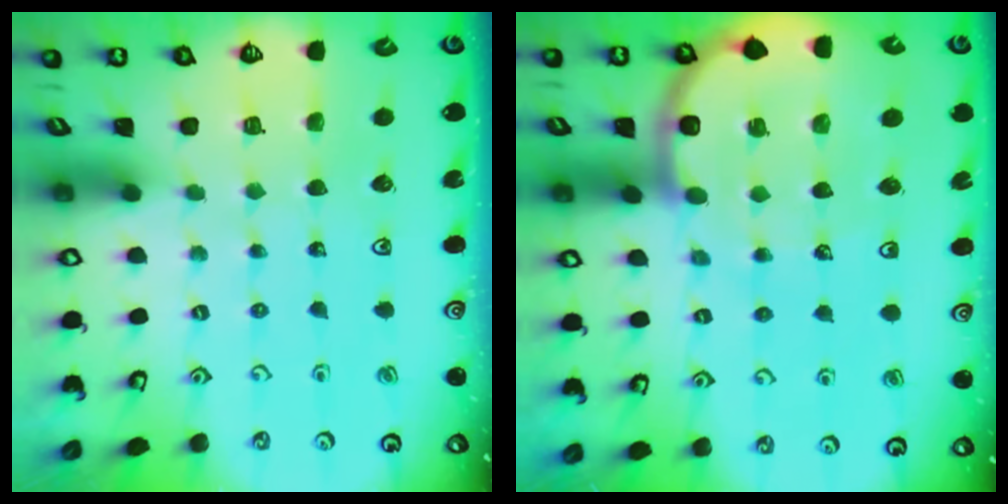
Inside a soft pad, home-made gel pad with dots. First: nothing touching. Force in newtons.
{"total": 11.4, "press": 10.9, "slide": 3.2}